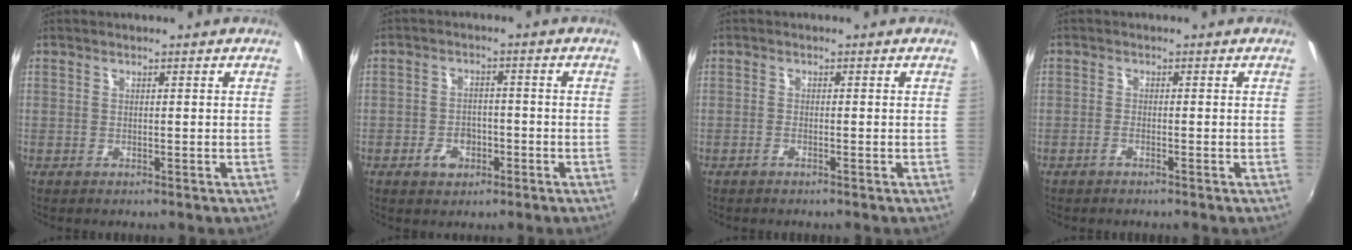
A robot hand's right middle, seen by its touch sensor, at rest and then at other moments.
{"total": 4.5, "force": [-2.4, 3.1, 2.2], "torque": [-0.051, 0.006, -0.036]}
{"total": 0.8, "force": [-0.7, 0.0, 0.5], "torque": [-0.011, 0.000, -0.017]}
{"total": 1.0, "force": [-0.9, 0.0, 0.6], "torque": [-0.018, 0.001, -0.021]}